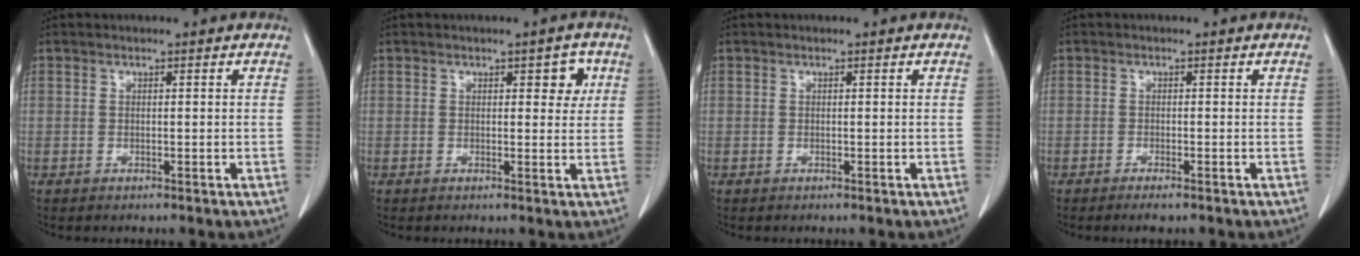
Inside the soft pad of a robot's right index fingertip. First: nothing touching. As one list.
[{"total": 3.1, "force": [1.2, 1.4, 2.5], "torque": [-0.022, 0.002, 0.012]}, {"total": 0.0}, {"total": 1.6, "force": [-1.2, 0.1, 1.0], "torque": [-0.017, -0.003, -0.018]}]